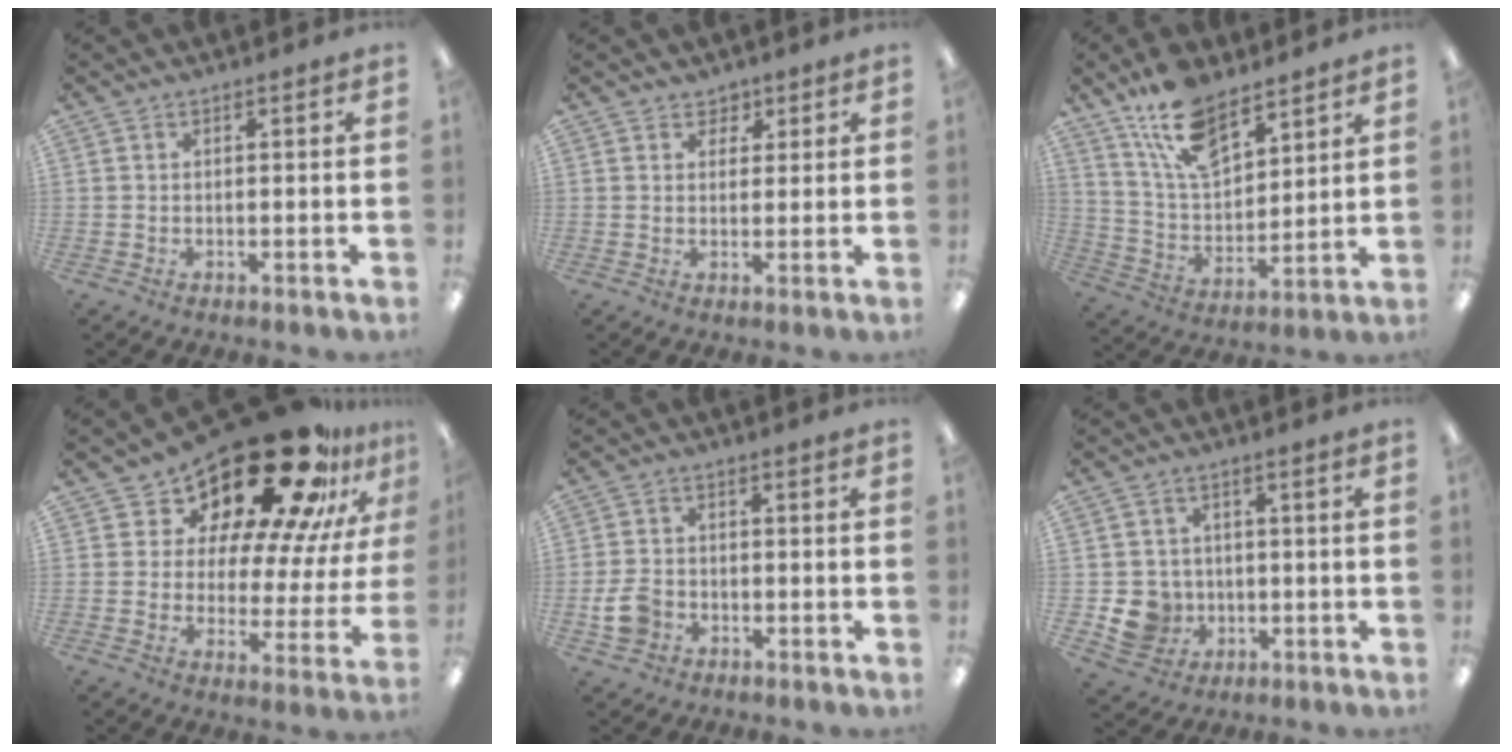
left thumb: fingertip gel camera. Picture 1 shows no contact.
{"total": 3.2, "force": [2.0, 2.5, 0.1], "torque": [0.013, -0.007, 0.032]}
{"total": 15.6, "force": [11.0, 7.2, 8.3], "torque": [-0.159, -0.051, 0.203]}
{"total": 24.7, "force": [19.2, 8.8, 12.9], "torque": [-0.189, -0.149, 0.320]}
{"total": 5.8, "force": [-1.9, 4.7, 2.9], "torque": [-0.058, 0.006, -0.036]}
{"total": 7.8, "force": [-1.3, 7.5, 2.0], "torque": [-0.058, 0.008, -0.017]}